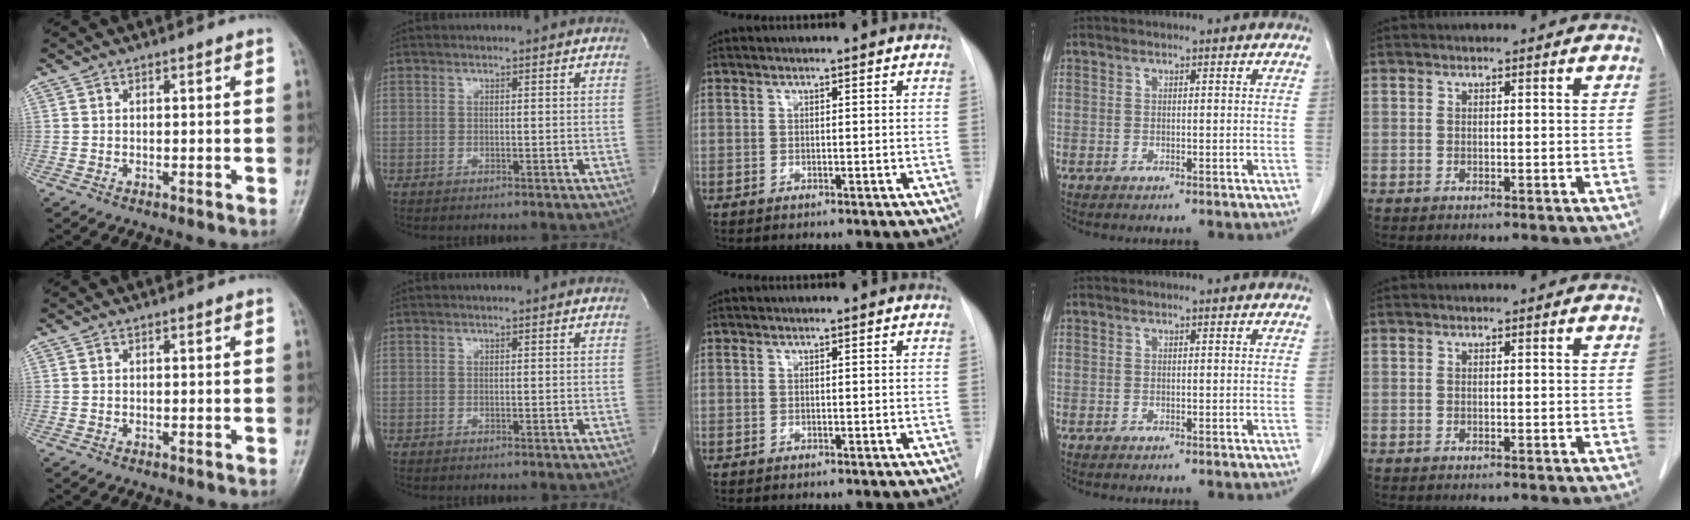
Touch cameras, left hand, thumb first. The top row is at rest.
{}